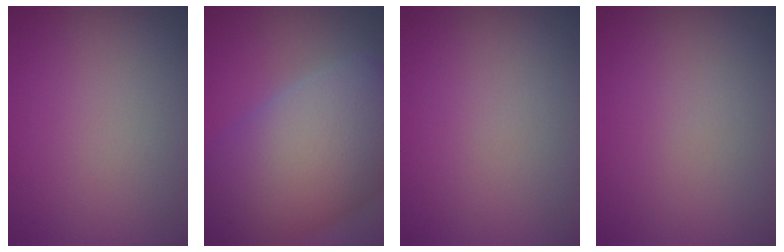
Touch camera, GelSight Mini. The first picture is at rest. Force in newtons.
{"total": 14.5, "press": 14.5, "slide": 0.7}
{"total": 0.0}
{"total": 0.0}